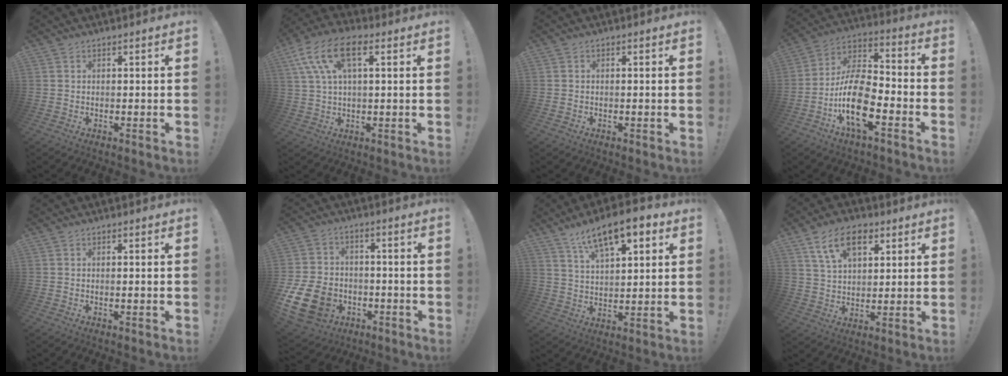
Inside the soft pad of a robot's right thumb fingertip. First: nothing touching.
{"total": 13.5, "force": [5.3, 6.6, 10.5], "torque": [-0.207, 0.000, 0.097]}
{"total": 0.7, "force": [-0.4, 0.5, -0.1], "torque": [-0.005, 0.006, -0.005]}
{"total": 18.3, "force": [-7.4, 8.7, 14.4], "torque": [-0.277, 0.043, -0.119]}
{"total": 0.9, "force": [-0.1, -0.3, 0.8], "torque": [-0.015, 0.000, -0.003]}
{"total": 16.4, "force": [-5.7, 12.7, 8.8], "torque": [-0.173, 0.044, -0.087]}
{"total": 13.2, "force": [8.0, 5.2, 9.1], "torque": [-0.147, -0.038, 0.140]}
{"total": 12.5, "force": [6.3, 7.4, 7.9], "torque": [-0.126, -0.006, 0.117]}